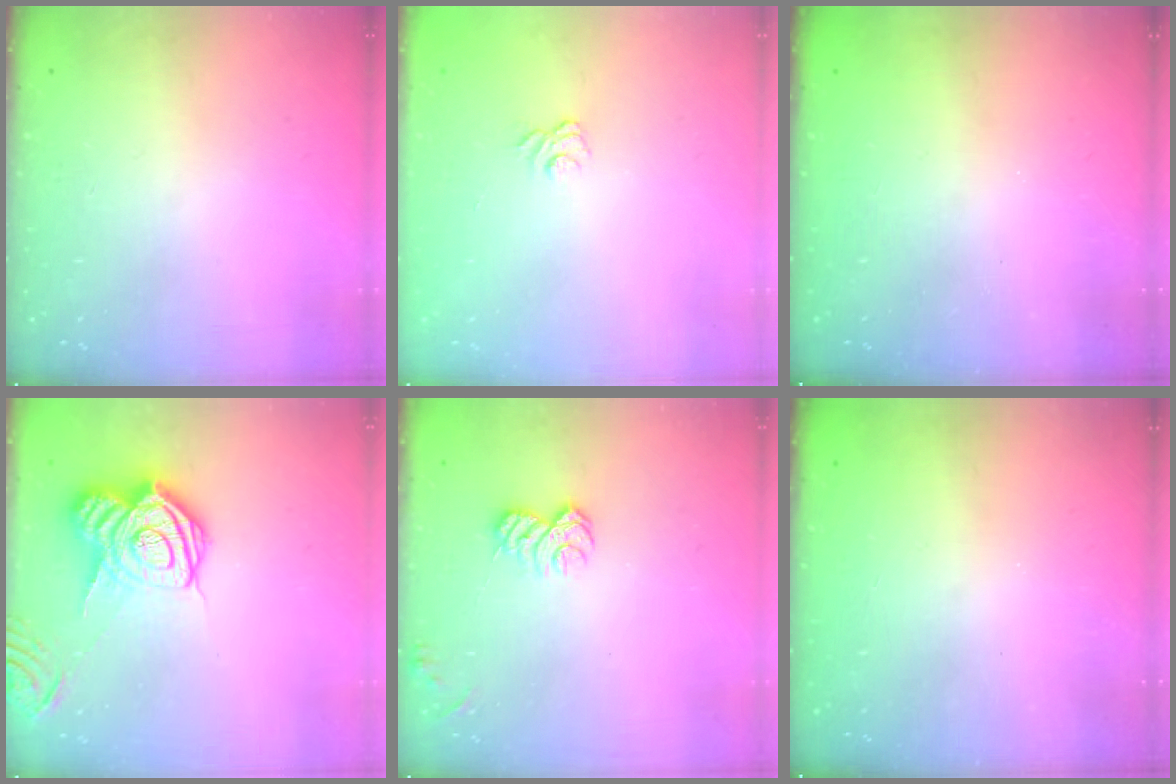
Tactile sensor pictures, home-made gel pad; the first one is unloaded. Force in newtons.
{"total": 3.1, "press": 2.8, "slide": 1.3}
{"total": 2.4, "press": 2.2, "slide": 0.8}
{"total": 17.5, "press": 17.5, "slide": 1.3}
{"total": 6.6, "press": 6.6, "slide": 0.9}
{"total": 2.3, "press": 2.2, "slide": 0.8}